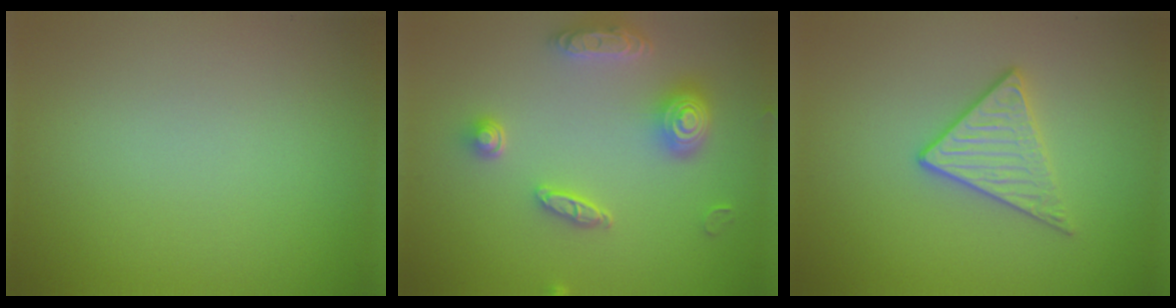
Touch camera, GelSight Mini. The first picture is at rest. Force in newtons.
{"total": 4.7, "press": 3.9, "slide": 2.5}
{"total": 2.8, "press": 2.6, "slide": 1.0}